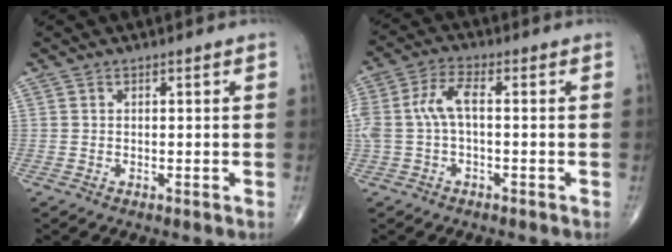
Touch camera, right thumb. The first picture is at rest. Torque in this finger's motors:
{"motor_torque": [0.24, 0.14, 1.14, 0.14, 0.22]}